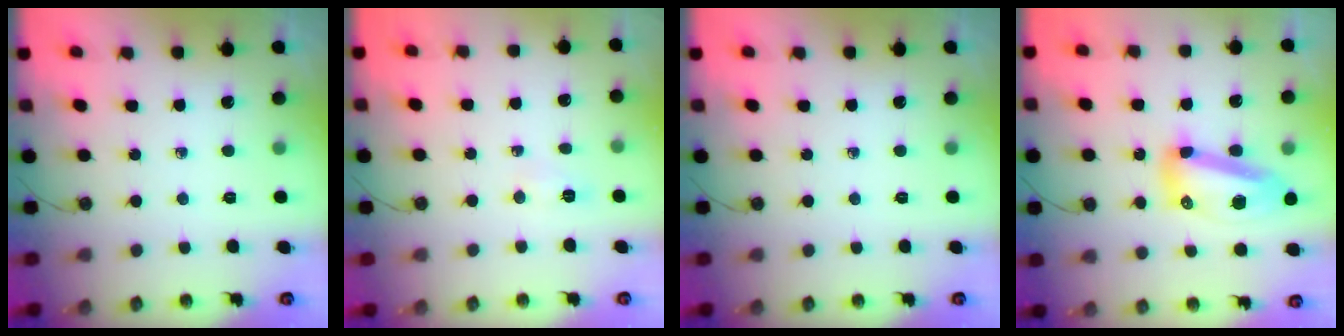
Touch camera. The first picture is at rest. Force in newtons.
{"total": 3.1, "press": 2.8, "slide": 1.3}
{"total": 0.0}
{"total": 13.8, "press": 13.7, "slide": 1.4}